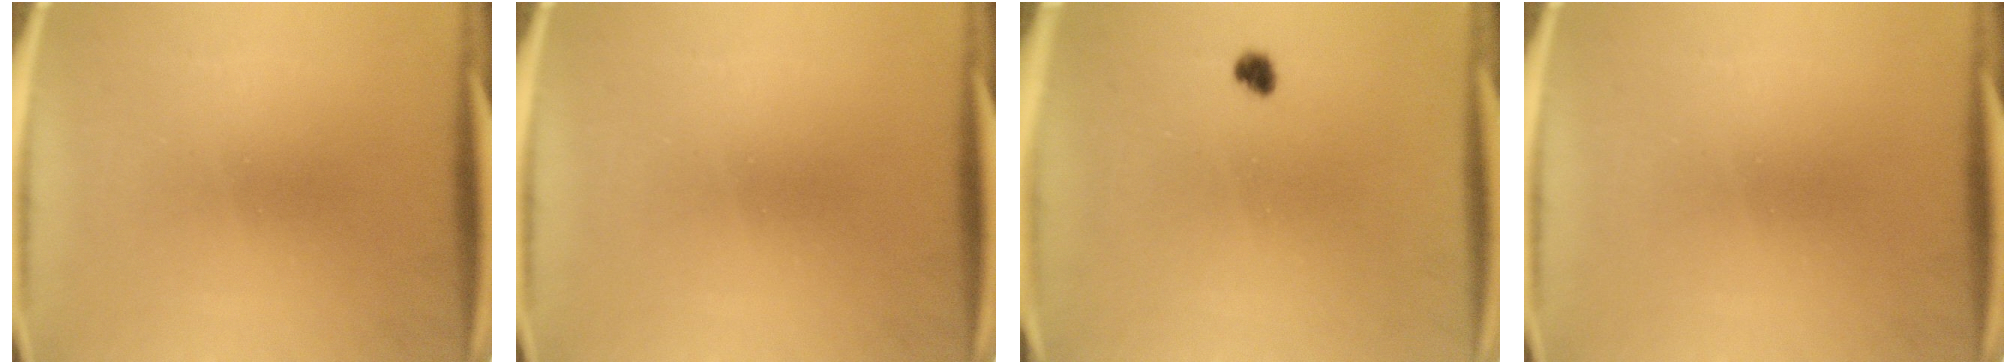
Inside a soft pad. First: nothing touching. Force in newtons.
{"total": 0.0}
{"total": 1.7}
{"total": 0.0}